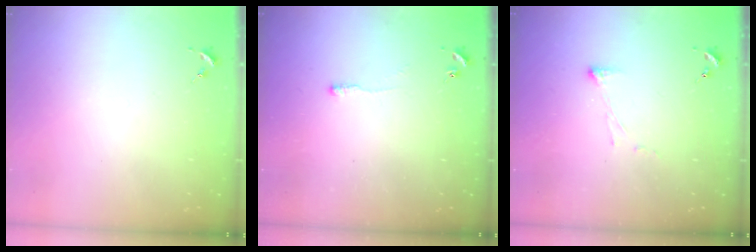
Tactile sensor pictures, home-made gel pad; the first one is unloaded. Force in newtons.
{"total": 2.5, "press": 2.5, "slide": 0.5}
{"total": 3.1, "press": 3.0, "slide": 0.7}